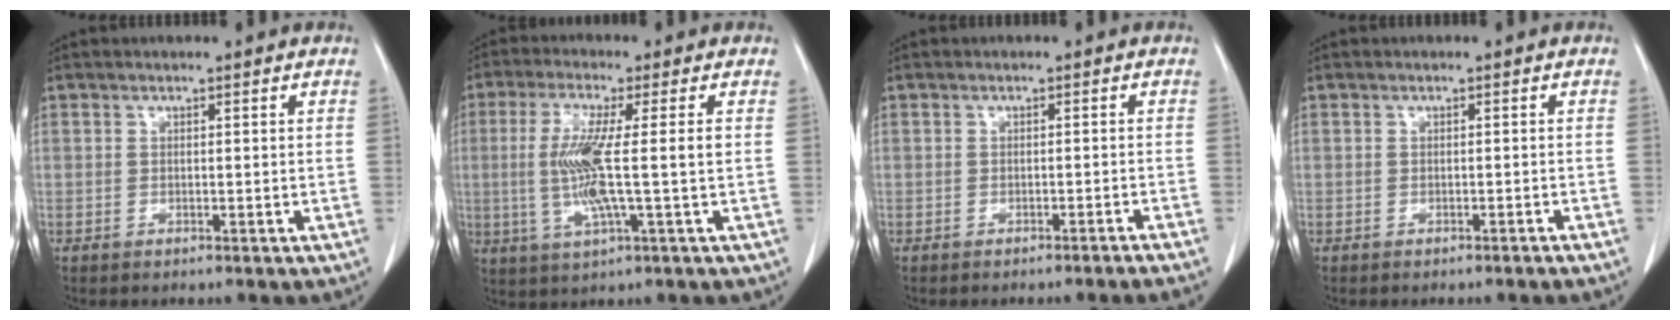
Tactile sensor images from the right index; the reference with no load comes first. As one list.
[{"total": 9.0, "force": [-0.3, -0.1, 9.0], "torque": [-0.191, -0.006, -0.008]}, {"total": 2.8, "force": [-2.3, -0.8, 1.2], "torque": [-0.015, 0.007, -0.027]}, {"total": 1.3, "force": [-1.1, -0.1, 0.7], "torque": [-0.012, 0.001, -0.012]}]